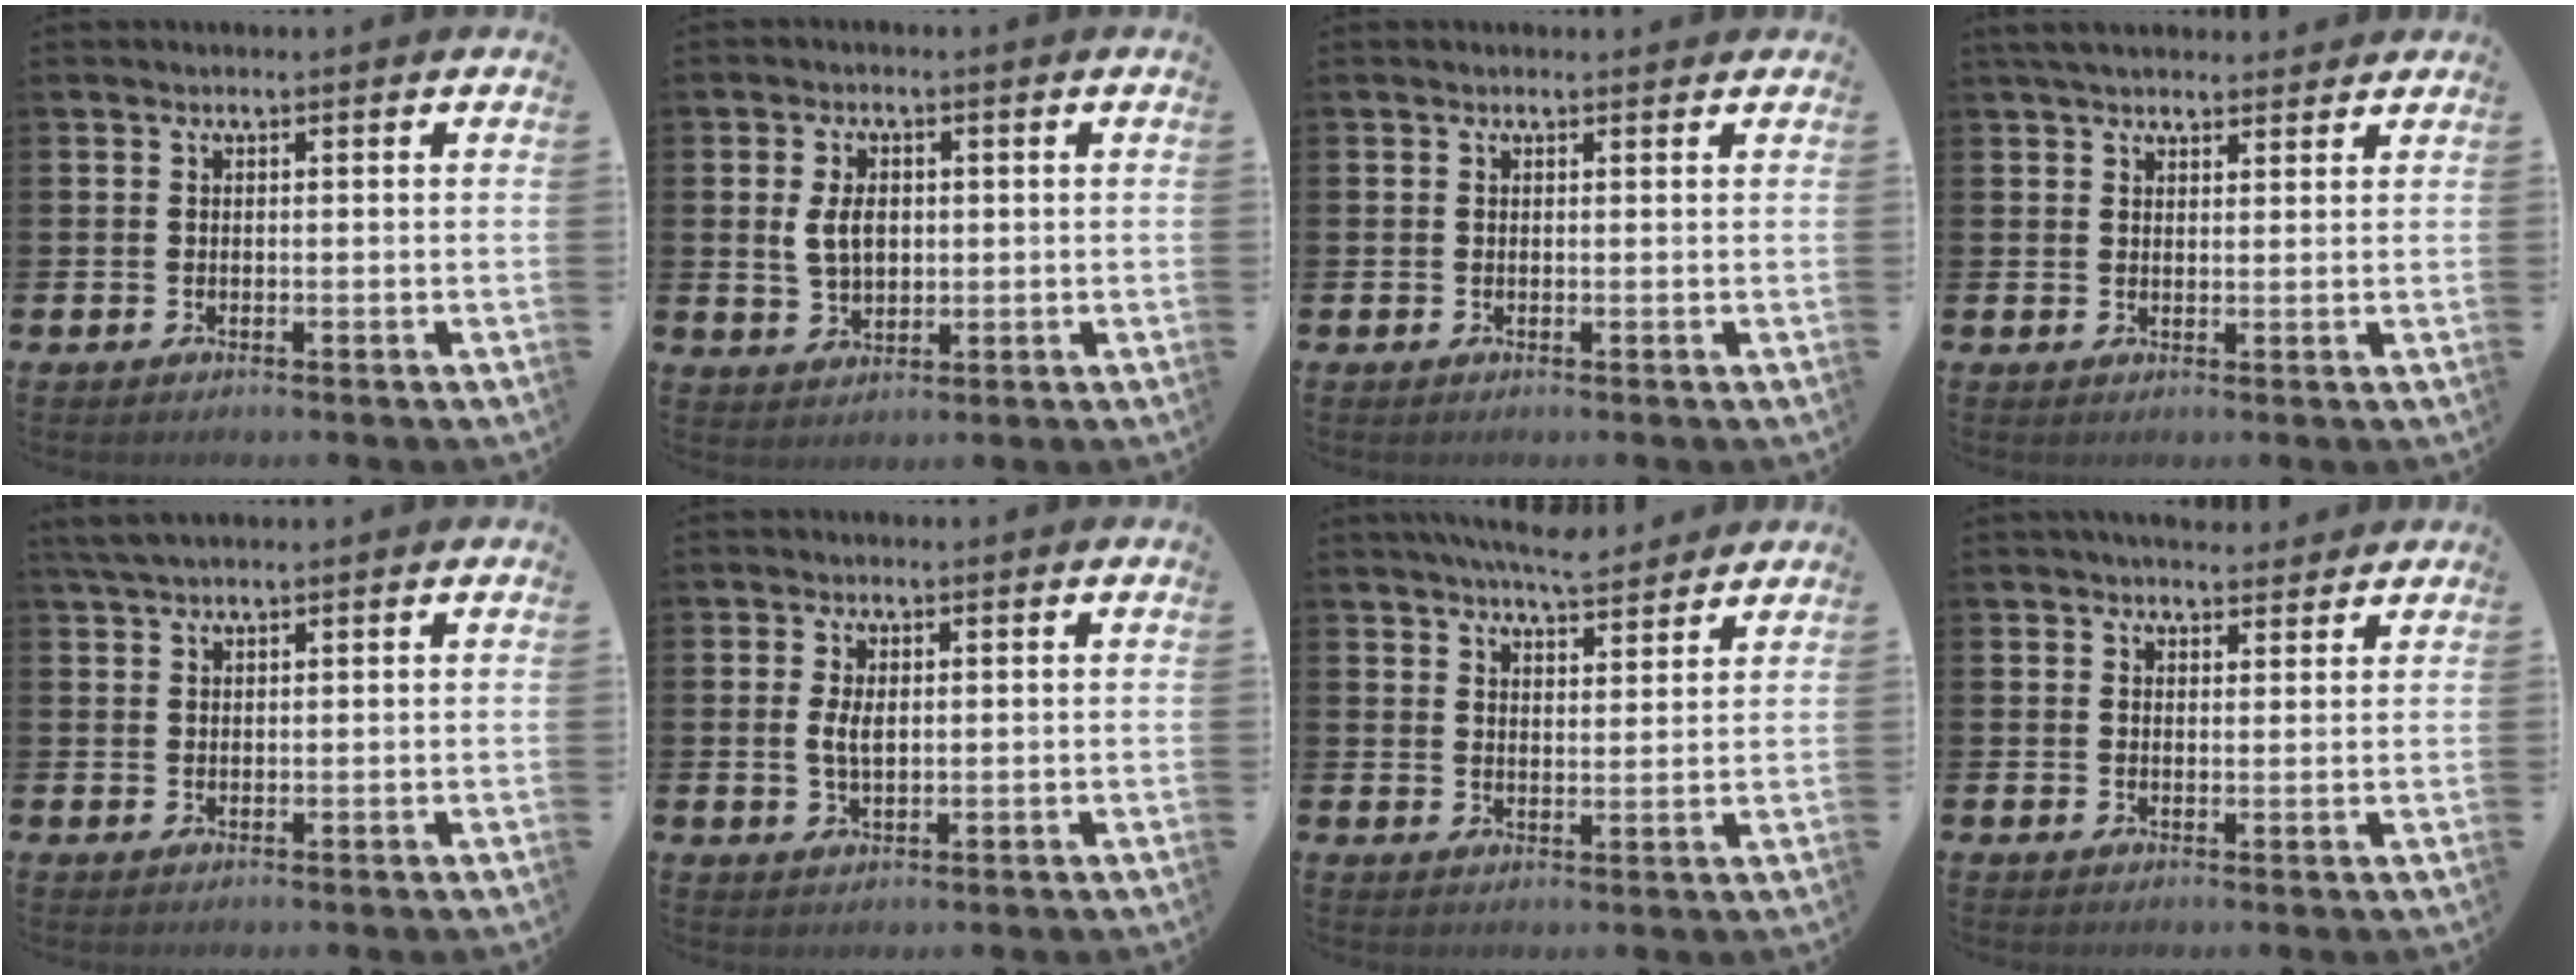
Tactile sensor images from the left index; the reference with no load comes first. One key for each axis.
{"total": 4.3, "fx": 0.9, "fy": 2.9, "fz": 3.1, "tx": -0.043, "ty": 0.003, "tz": 0.010}
{"total": 0.0}
{"total": 4.0, "fx": 3.6, "fy": 1.3, "fz": 1.1, "tx": -0.026, "ty": -0.011, "tz": 0.068}
{"total": 2.7, "fx": 2.3, "fy": 0.7, "fz": 1.3, "tx": -0.033, "ty": 0.003, "tz": 0.044}
{"total": 3.0, "fx": 0.7, "fy": 1.5, "fz": 2.5, "tx": -0.037, "ty": 0.000, "tz": 0.007}
{"total": 6.4, "fx": 6.2, "fy": 0.8, "fz": 1.3, "tx": -0.026, "ty": -0.031, "tz": 0.112}
{"total": 3.7, "fx": 3.5, "fy": 1.0, "fz": 0.2, "tx": 0.003, "ty": -0.019, "tz": 0.063}